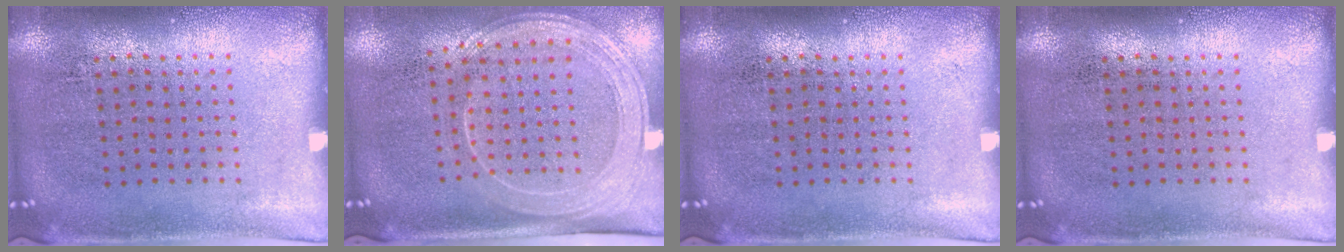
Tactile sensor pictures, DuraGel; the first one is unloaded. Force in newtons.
{"total": 2.0, "press": 1.7, "slide": 1.1}
{"total": 0.0}
{"total": 0.0}